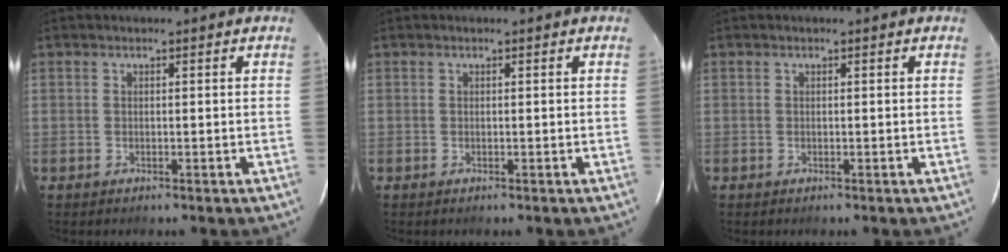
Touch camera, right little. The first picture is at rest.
{"total": 0.0}
{"total": 0.0}